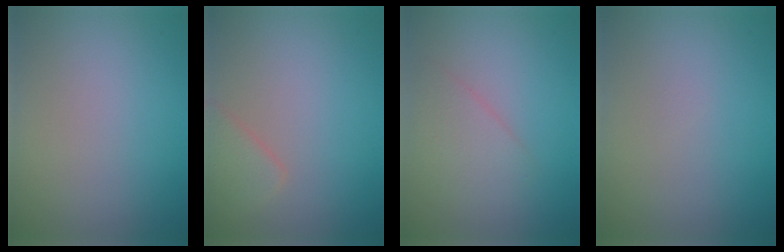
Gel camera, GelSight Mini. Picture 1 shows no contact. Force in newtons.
{"total": 1.9, "press": 1.9, "slide": 0.2}
{"total": 2.3, "press": 2.3, "slide": 0.2}
{"total": 0.0}